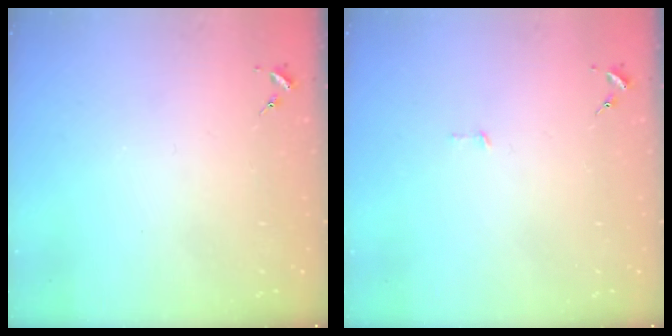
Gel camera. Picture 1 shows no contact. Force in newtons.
{"total": 2.9, "press": 2.9, "slide": 0.2}